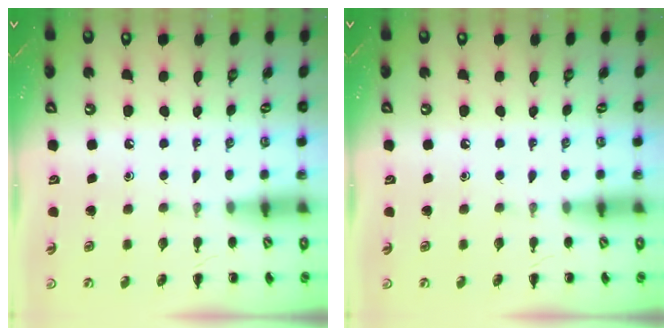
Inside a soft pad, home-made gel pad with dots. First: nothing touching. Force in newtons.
{"total": 0.0}